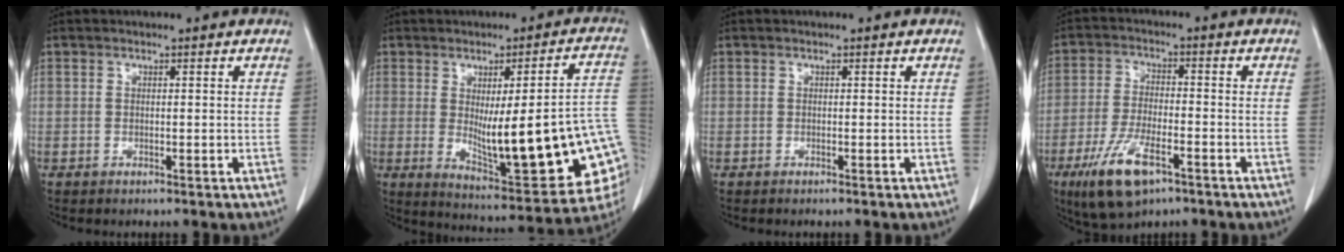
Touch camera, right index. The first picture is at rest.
{"total": 24.0, "force": [-3.2, 4.5, 23.4], "torque": [-0.244, -0.005, -0.023]}
{"total": 0.0}
{"total": 10.3, "force": [-5.7, 3.4, 7.8], "torque": [-0.162, -0.017, -0.099]}